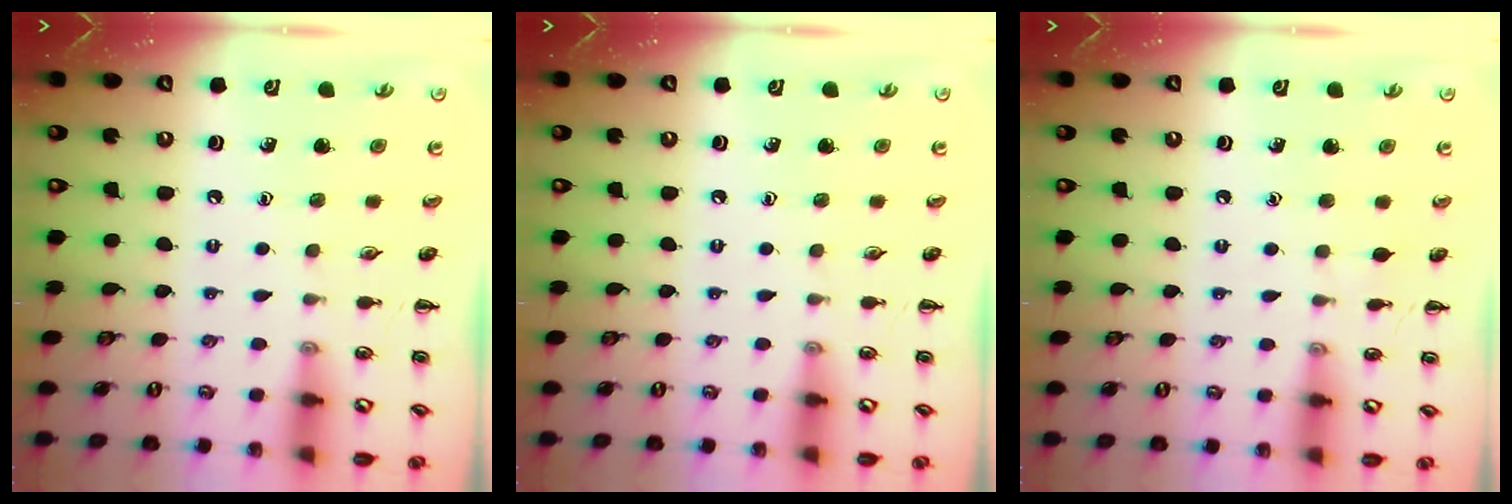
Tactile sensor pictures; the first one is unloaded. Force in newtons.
{"total": 0.0}
{"total": 3.3, "press": 3.1, "slide": 1.3}